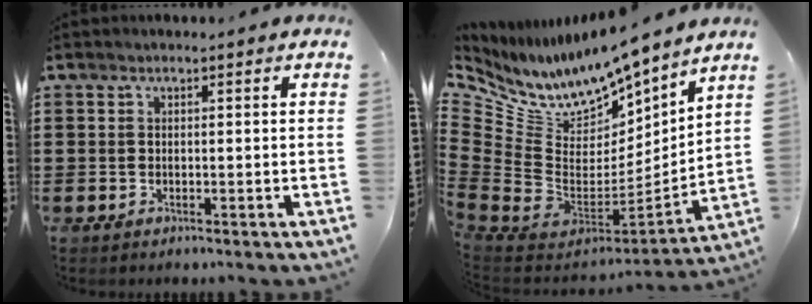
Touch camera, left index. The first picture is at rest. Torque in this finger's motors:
{"motor_torque": [2.14, 0.00, 0.43, 0.10]}